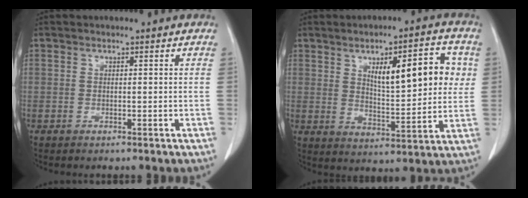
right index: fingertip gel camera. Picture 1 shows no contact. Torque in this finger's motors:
{"motor_torque": [0.44, 0.23, 0.30, 0.13]}